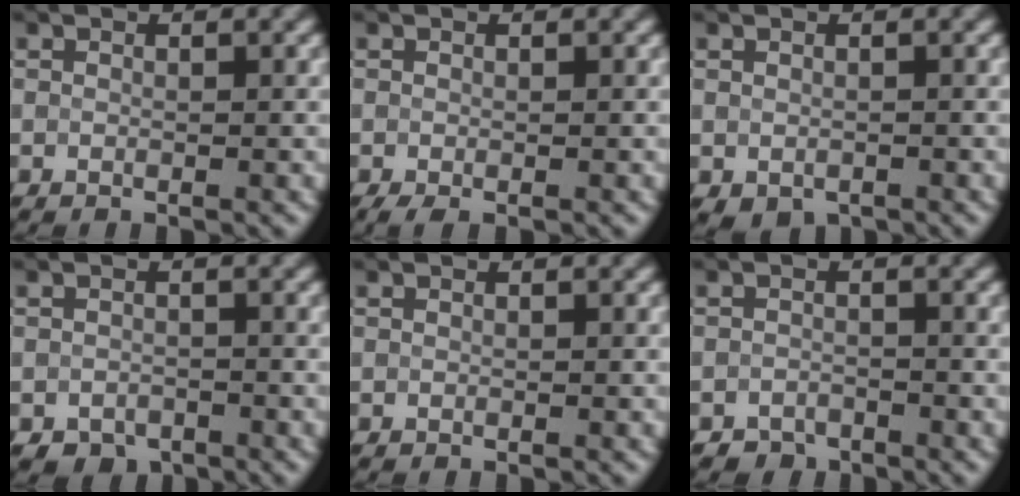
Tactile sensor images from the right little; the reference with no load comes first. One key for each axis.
{"total": 1.5, "fx": -0.9, "fy": 0.6, "fz": 1.1, "tx": -0.023, "ty": -0.004, "tz": -0.017}
{"total": 1.5, "fx": -0.7, "fy": 1.0, "fz": 0.9, "tx": -0.016, "ty": -0.008, "tz": -0.012}
{"total": 1.9, "fx": -1.2, "fy": 1.2, "fz": 0.7, "tx": -0.008, "ty": -0.002, "tz": -0.025}
{"total": 0.0}
{"total": 1.4, "fx": -1.2, "fy": 0.7, "fz": 0.0, "tx": 0.004, "ty": 0.005, "tz": -0.024}